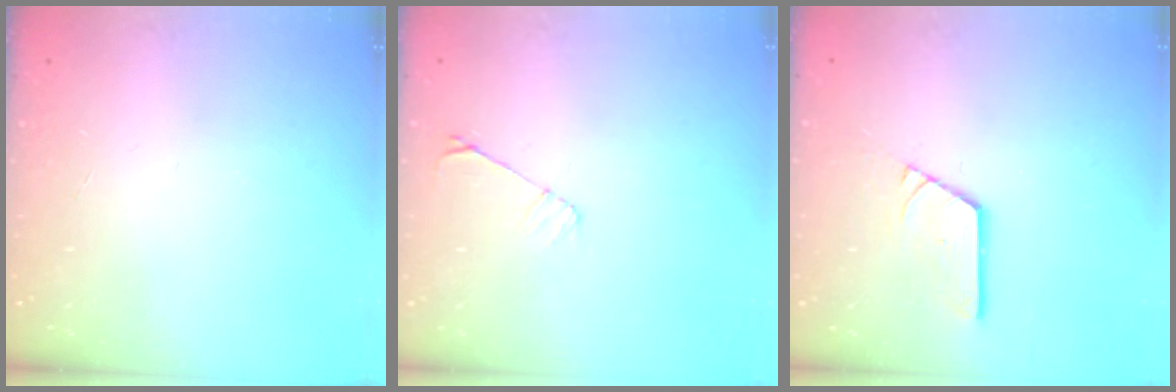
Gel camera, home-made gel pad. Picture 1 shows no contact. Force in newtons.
{"total": 5.4, "press": 5.4, "slide": 0.6}
{"total": 6.5, "press": 6.4, "slide": 0.5}